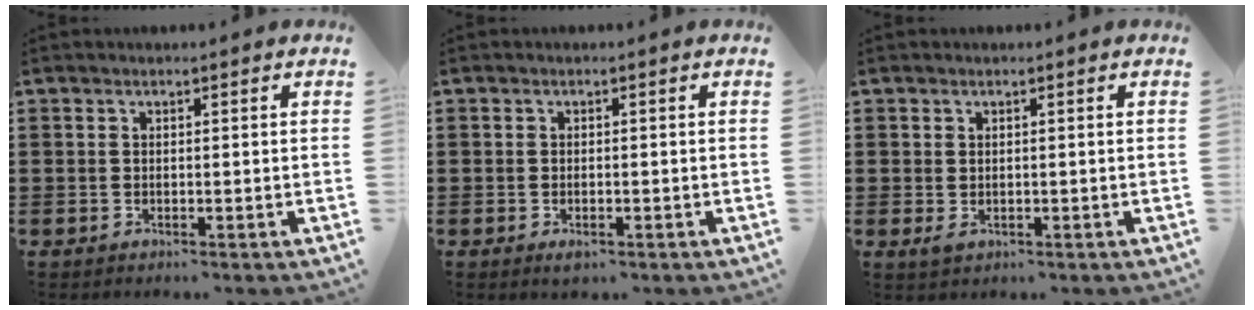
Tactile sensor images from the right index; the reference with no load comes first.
{"total": 0.9, "force": [-0.6, 0.4, 0.6], "torque": [-0.014, -0.005, -0.010]}
{"total": 0.9, "force": [0.0, 0.7, 0.6], "torque": [-0.012, 0.003, -0.001]}